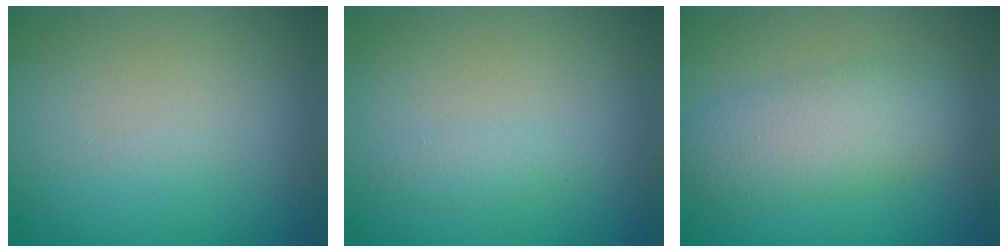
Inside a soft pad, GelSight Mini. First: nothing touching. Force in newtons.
{"total": 0.9, "press": 0.9, "slide": 0.0}
{"total": 4.5, "press": 4.5, "slide": 0.1}